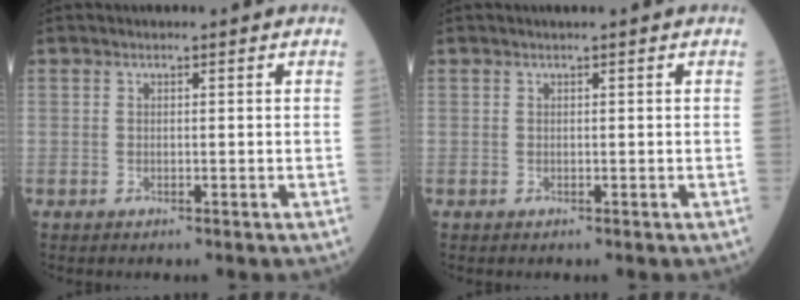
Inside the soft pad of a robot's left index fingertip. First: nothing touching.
{"total": 0.0}